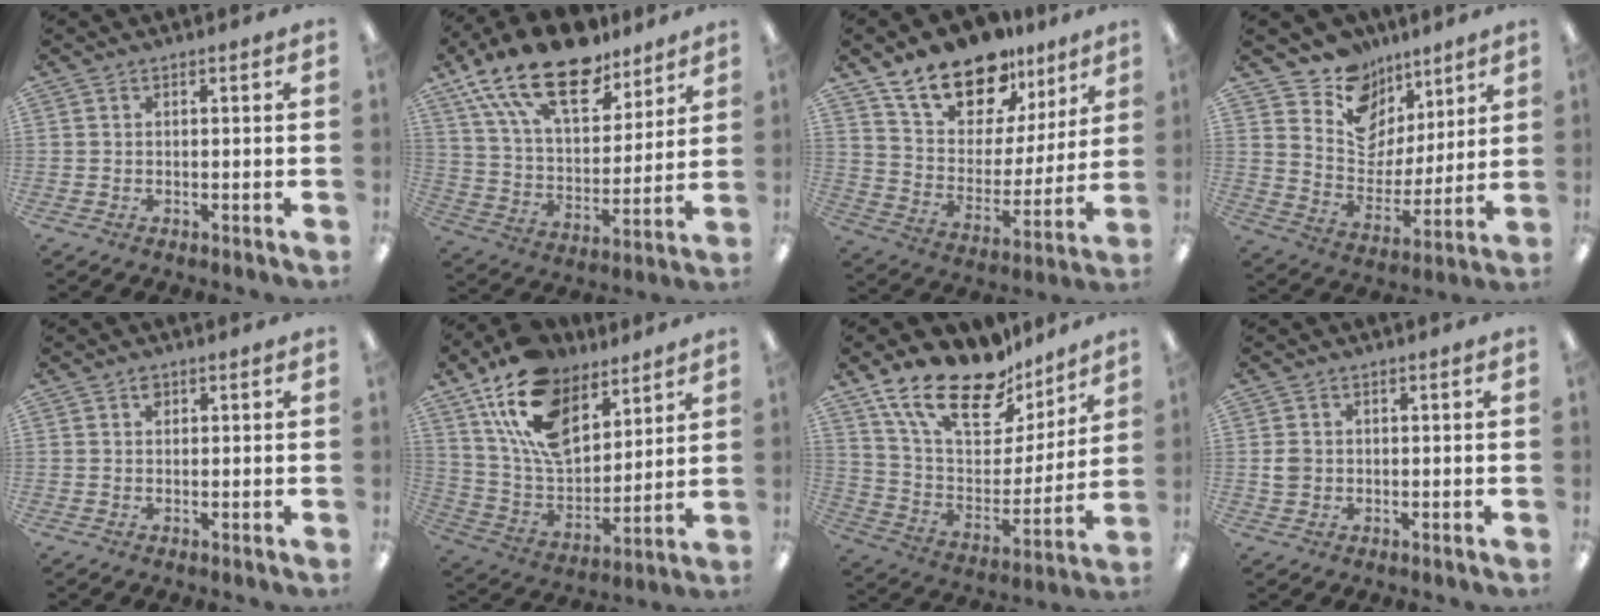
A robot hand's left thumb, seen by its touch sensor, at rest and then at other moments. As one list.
[{"total": 21.7, "force": [14.9, 9.9, 12.3], "torque": [-0.227, -0.084, 0.263]}, {"total": 17.0, "force": [13.5, 8.4, 5.8], "torque": [-0.119, -0.091, 0.248]}, {"total": 12.7, "force": [8.9, 8.7, 2.4], "torque": [-0.051, -0.077, 0.171]}, {"total": 1.6, "force": [0.9, 1.1, 0.8], "torque": [-0.010, -0.001, 0.015]}, {"total": 19.2, "force": [11.4, 11.3, 10.5], "torque": [-0.211, -0.050, 0.214]}, {"total": 22.2, "force": [16.6, 9.4, 11.4], "torque": [-0.213, -0.107, 0.298]}, {"total": 2.7, "force": [0.1, 2.4, 1.1], "torque": [-0.013, 0.002, 0.000]}]